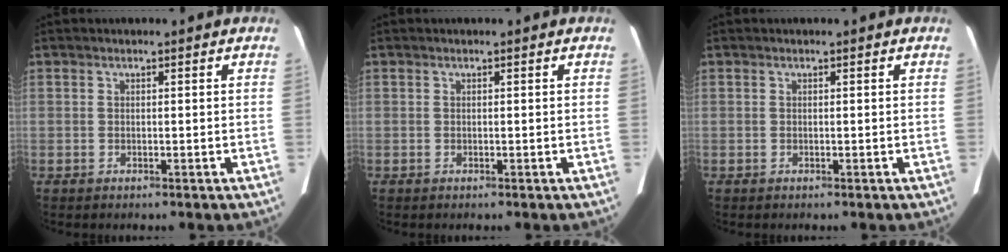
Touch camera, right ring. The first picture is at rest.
{"total": 0.0}
{"total": 0.0}